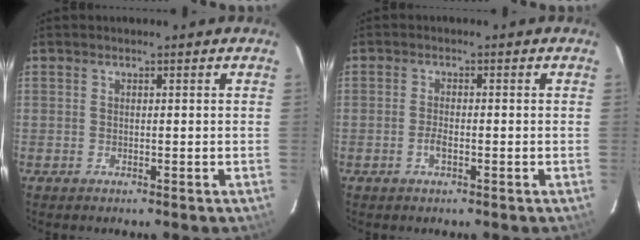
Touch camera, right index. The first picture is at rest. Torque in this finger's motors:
{"motor_torque": [0.24, 0.21, 0.03, 0.01]}